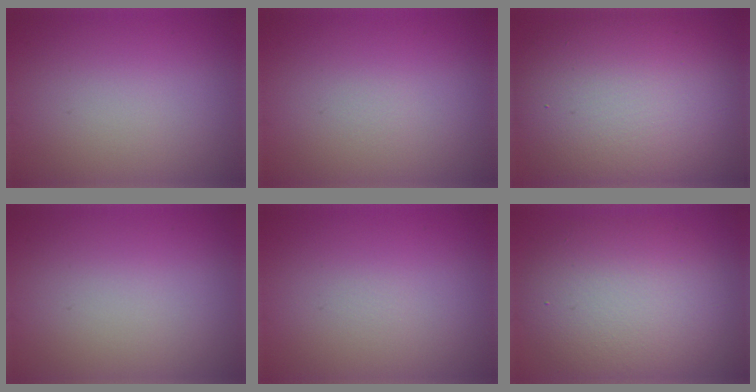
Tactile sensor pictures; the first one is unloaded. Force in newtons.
{"total": 0.0}
{"total": 13.8, "press": 13.7, "slide": 1.2}
{"total": 0.0}
{"total": 0.0}
{"total": 8.4, "press": 8.3, "slide": 0.8}